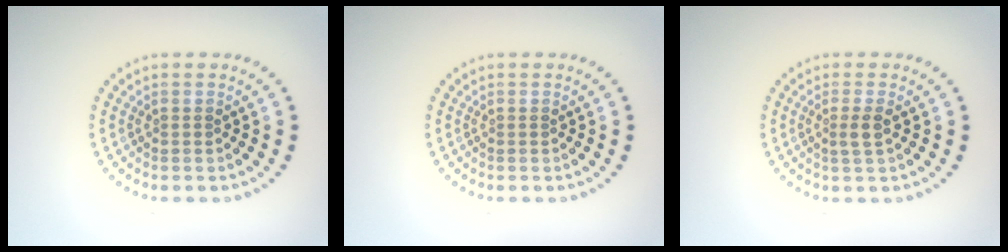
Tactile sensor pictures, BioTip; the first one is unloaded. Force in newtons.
{"total": 0.0}
{"total": 1.5, "press": 1.2, "slide": 0.8}